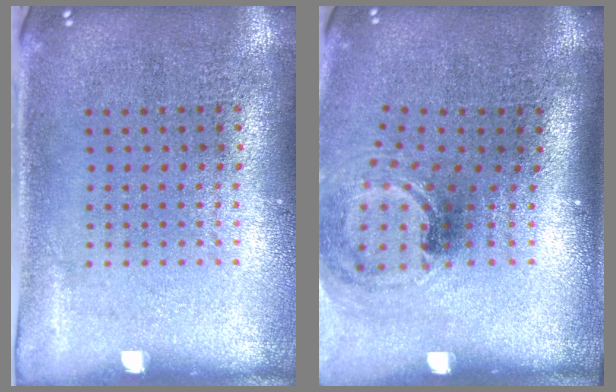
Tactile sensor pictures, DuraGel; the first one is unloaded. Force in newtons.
{"total": 1.5, "press": 1.1, "slide": 0.9}